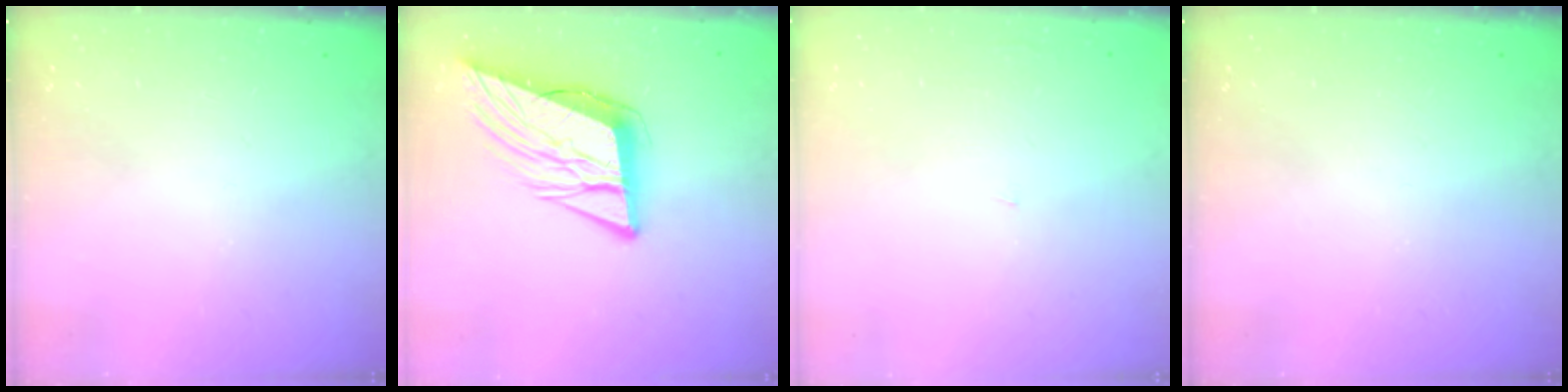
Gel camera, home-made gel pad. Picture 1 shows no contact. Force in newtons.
{"total": 13.0, "press": 12.4, "slide": 4.0}
{"total": 0.9, "press": 0.9, "slide": 0.0}
{"total": 0.0}